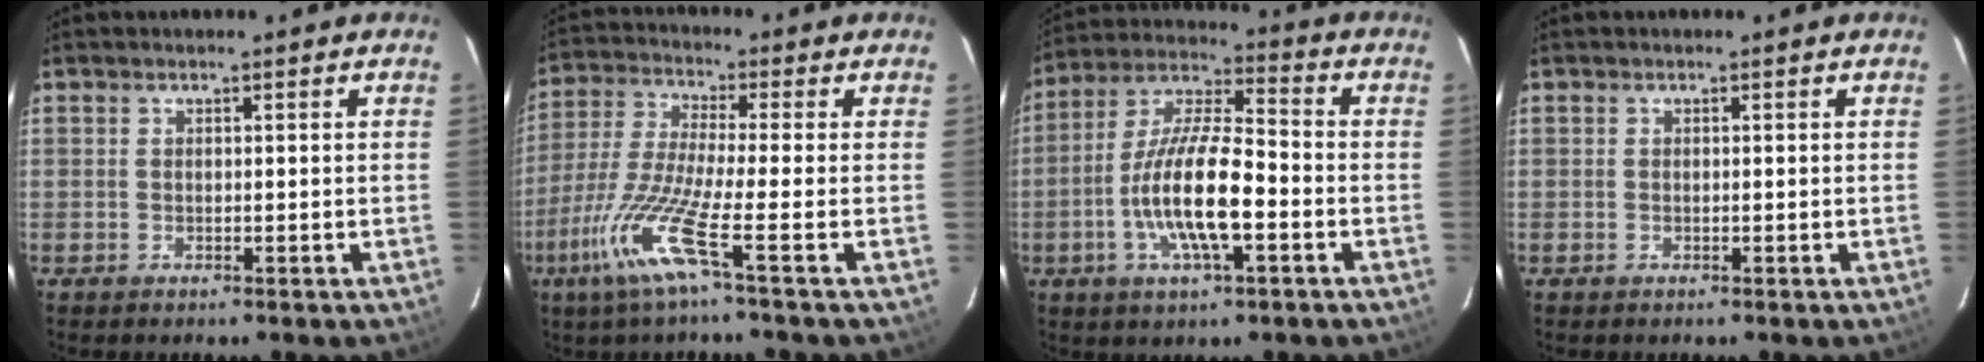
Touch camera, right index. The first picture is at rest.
{"total": 10.9, "force": [-5.2, -0.8, 9.6], "torque": [-0.216, -0.010, -0.108]}
{"total": 14.4, "force": [-4.5, 3.8, 13.1], "torque": [-0.264, -0.002, -0.088]}
{"total": 0.0}